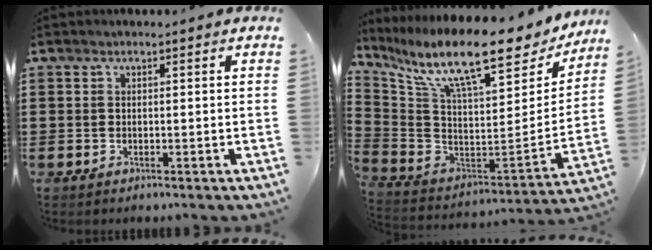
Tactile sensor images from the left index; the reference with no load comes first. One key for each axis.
{"total": 15.6, "fx": 10.6, "fy": 3.1, "fz": 11.1, "tx": -0.224, "ty": -0.067, "tz": 0.175}